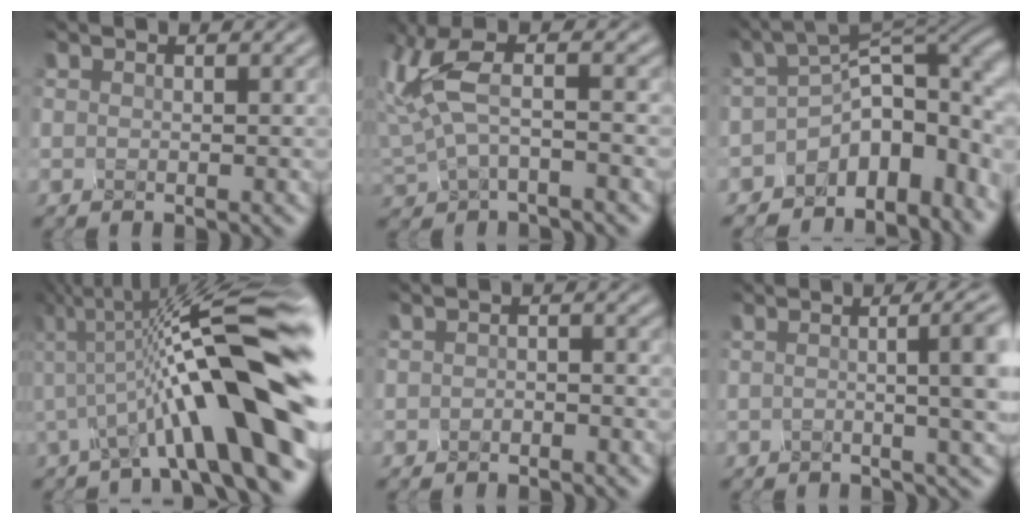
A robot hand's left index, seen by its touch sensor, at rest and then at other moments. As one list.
[{"total": 4.9, "force": [0.2, 2.1, 4.5], "torque": [-0.117, 0.000, -0.001]}, {"total": 10.6, "force": [-4.0, 6.8, 7.1], "torque": [-0.075, -0.003, -0.073]}, {"total": 13.4, "force": [-2.0, 2.5, 13.0], "torque": [-0.182, 0.030, -0.047]}, {"total": 1.3, "force": [-0.9, 0.6, 0.7], "torque": [-0.010, 0.002, -0.019]}, {"total": 9.6, "force": [0.6, 4.3, 8.6], "torque": [-0.055, 0.042, -0.020]}]